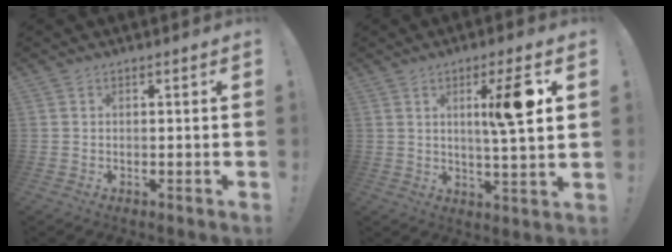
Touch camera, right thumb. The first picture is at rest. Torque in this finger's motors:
{"motor_torque": [-0.27, 0.47, 0.42, -0.11, 0.13]}